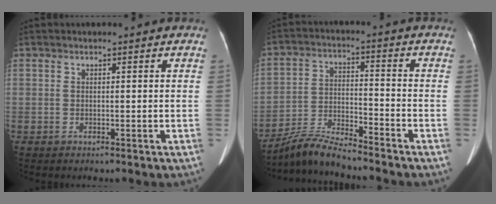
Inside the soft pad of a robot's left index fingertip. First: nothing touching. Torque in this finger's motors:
{"motor_torque": [-0.10, 0.24, 0.00, 0.00]}